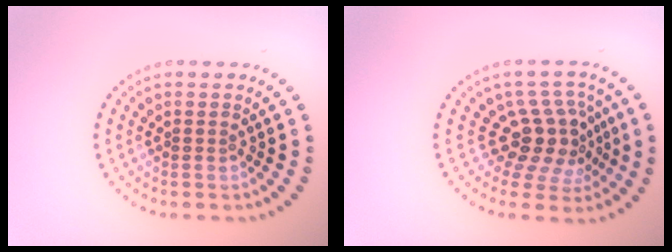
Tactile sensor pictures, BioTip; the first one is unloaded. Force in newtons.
{"total": 4.3, "press": 3.1, "slide": 3.0}